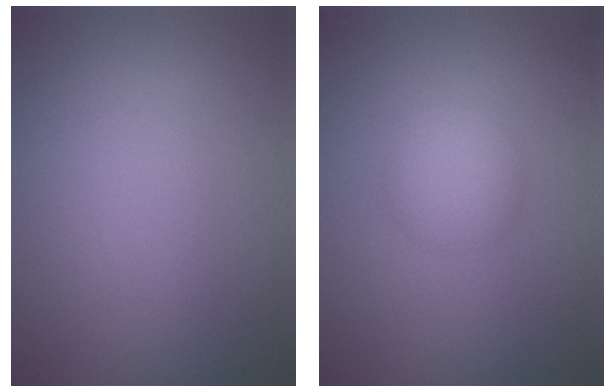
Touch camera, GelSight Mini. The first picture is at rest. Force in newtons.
{"total": 2.4, "press": 2.4, "slide": 0.0}